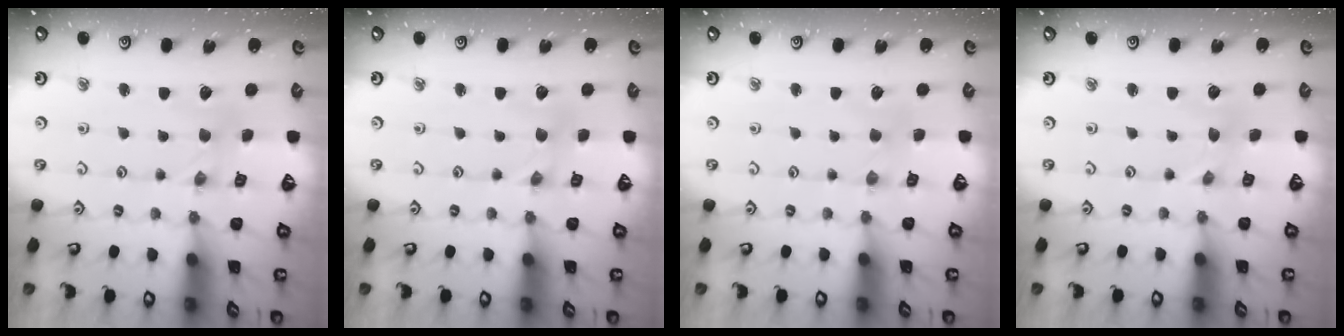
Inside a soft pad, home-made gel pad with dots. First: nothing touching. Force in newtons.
{"total": 0.0}
{"total": 1.8, "press": 1.7, "slide": 0.4}
{"total": 0.0}